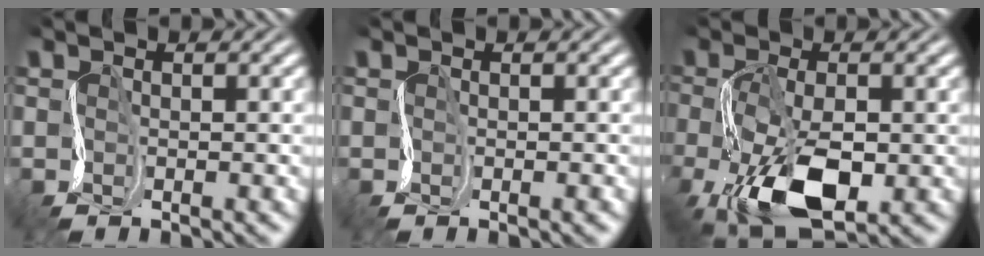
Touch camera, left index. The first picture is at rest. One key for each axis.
{"total": 0.6, "fx": -0.5, "fy": 0.0, "fz": 0.4, "tx": -0.005, "ty": -0.002, "tz": -0.008}
{"total": 7.7, "fx": -2.6, "fy": 3.8, "fz": 6.1, "tx": -0.138, "ty": -0.016, "tz": -0.040}